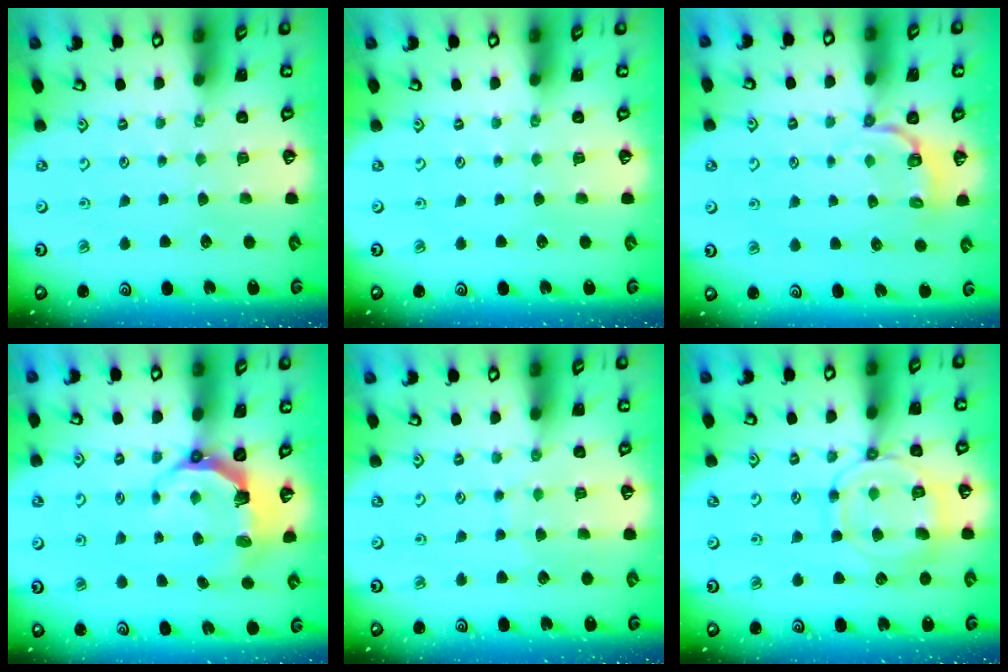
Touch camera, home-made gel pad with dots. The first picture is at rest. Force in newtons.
{"total": 0.0}
{"total": 4.2, "press": 3.2, "slide": 2.7}
{"total": 6.9, "press": 5.0, "slide": 4.7}
{"total": 5.7, "press": 5.7, "slide": 0.5}
{"total": 12.7, "press": 12.6, "slide": 1.4}